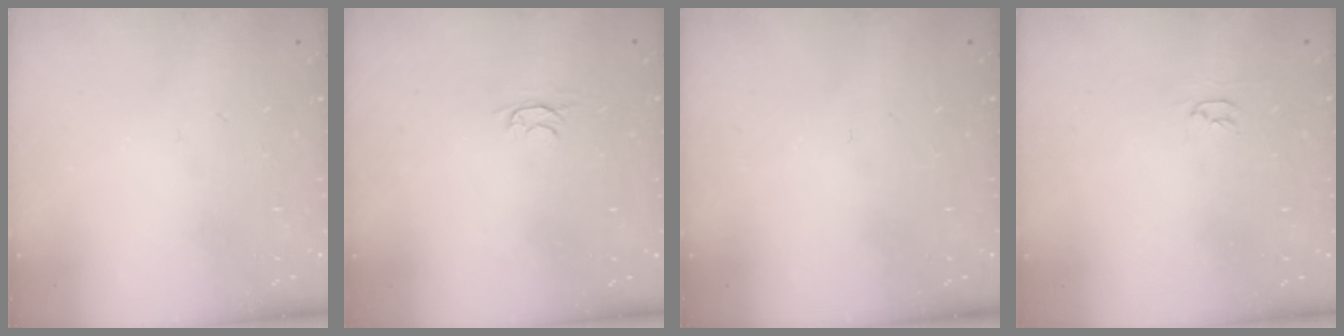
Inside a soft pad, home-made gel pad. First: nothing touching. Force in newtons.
{"total": 2.4, "press": 2.3, "slide": 0.5}
{"total": 0.0}
{"total": 2.0, "press": 2.0, "slide": 0.3}